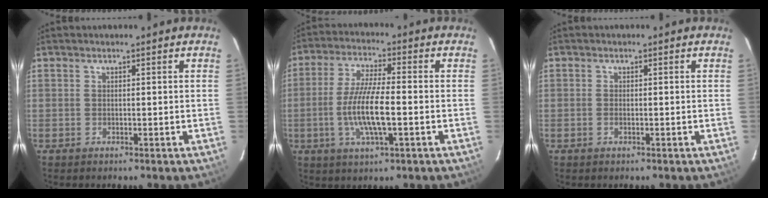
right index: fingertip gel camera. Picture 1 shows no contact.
{"total": 10.4, "force": [-2.5, 1.9, 9.9], "torque": [-0.197, -0.003, -0.050]}
{"total": 0.8, "force": [-0.4, 0.3, 0.6], "torque": [-0.012, 0.002, -0.008]}